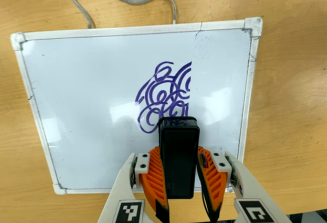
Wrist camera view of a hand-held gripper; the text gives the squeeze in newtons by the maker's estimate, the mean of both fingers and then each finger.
{"total": 7.1, "left": 5.4, "right": 8.8}